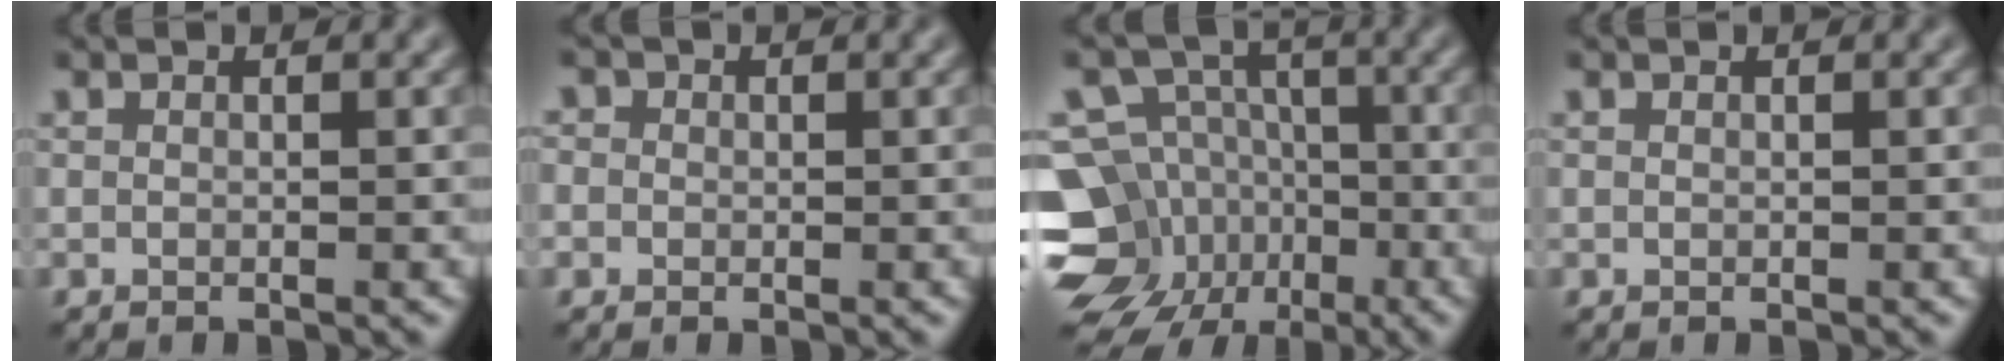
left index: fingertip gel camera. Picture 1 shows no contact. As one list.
[{"total": 1.9, "force": [0.6, 1.7, 0.6], "torque": [0.002, 0.011, -0.012]}, {"total": 12.9, "force": [-5.5, 10.9, 4.3], "torque": [-0.092, -0.020, -0.114]}, {"total": 0.0}]